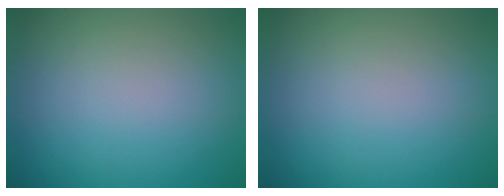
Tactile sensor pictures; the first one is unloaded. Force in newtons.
{"total": 0.0}